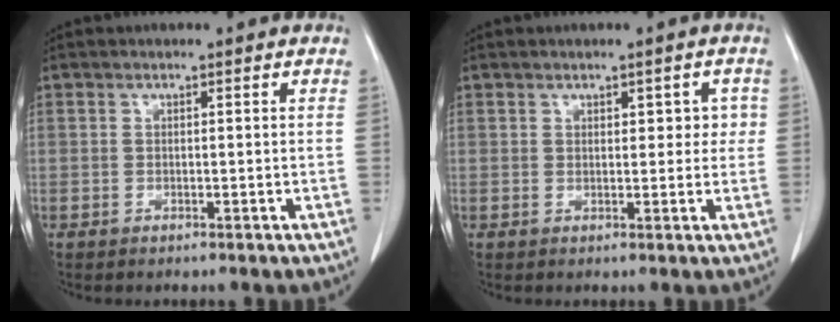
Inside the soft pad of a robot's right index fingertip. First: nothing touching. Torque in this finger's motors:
{"motor_torque": [-0.15, -0.02, 0.01, -0.01]}